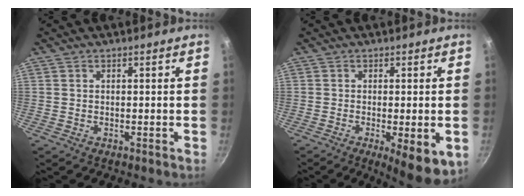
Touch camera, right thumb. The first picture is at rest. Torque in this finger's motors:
{"motor_torque": [0.21, 0.48, 0.03, -0.08, 0.06]}